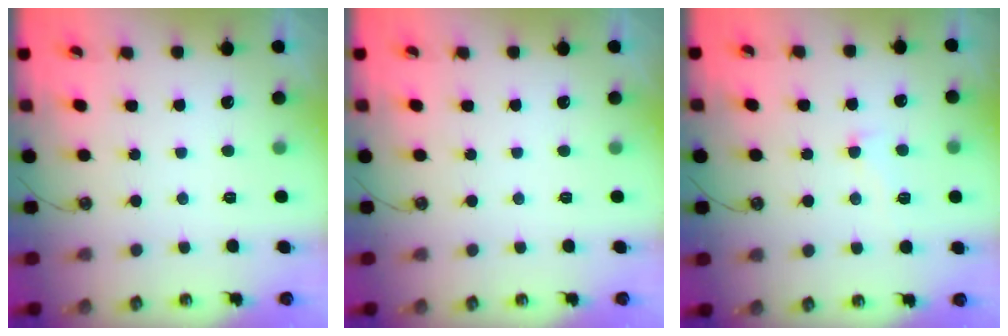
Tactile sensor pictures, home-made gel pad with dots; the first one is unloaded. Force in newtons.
{"total": 0.0}
{"total": 3.5, "press": 3.1, "slide": 1.6}